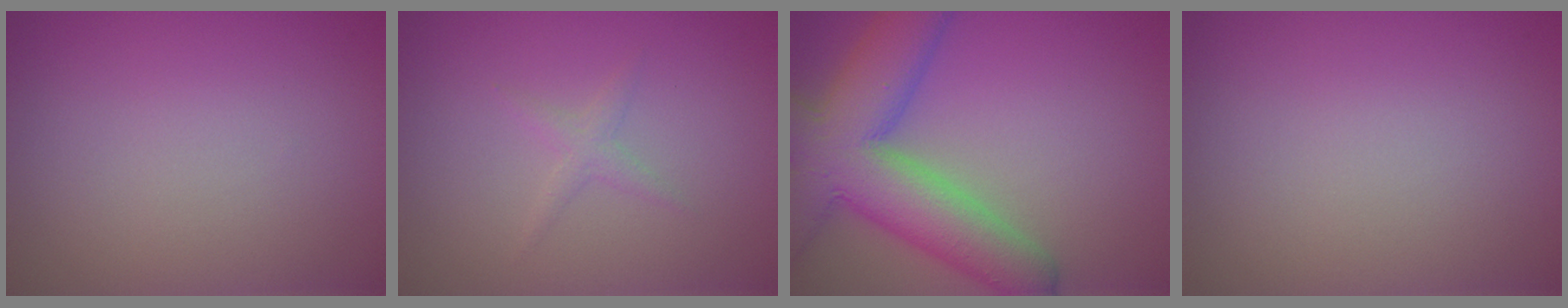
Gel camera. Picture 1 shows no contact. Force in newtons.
{"total": 1.1, "press": 1.1, "slide": 0.1}
{"total": 10.4, "press": 10.4, "slide": 0.4}
{"total": 0.0}